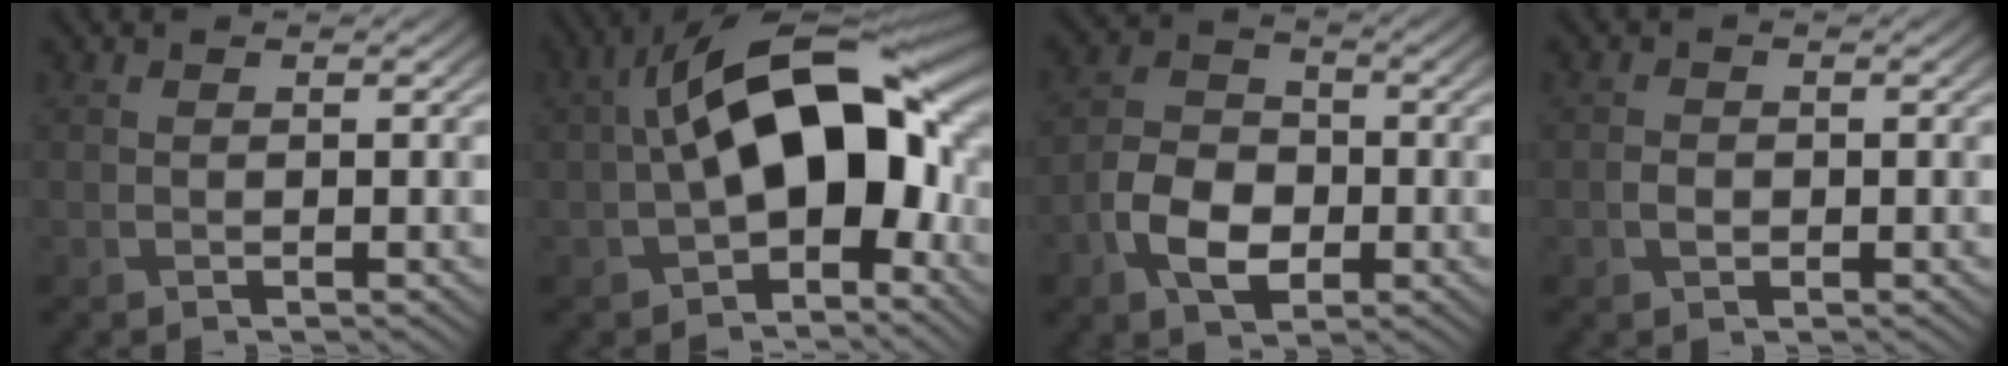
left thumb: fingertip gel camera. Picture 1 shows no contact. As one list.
[{"total": 15.6, "force": [-0.2, 8.3, 13.2], "torque": [-0.219, 0.016, -0.010]}, {"total": 7.2, "force": [-2.8, 4.8, 4.6], "torque": [-0.101, -0.003, -0.060]}, {"total": 1.3, "force": [-0.4, 1.0, 0.8], "torque": [-0.017, -0.002, -0.009]}]